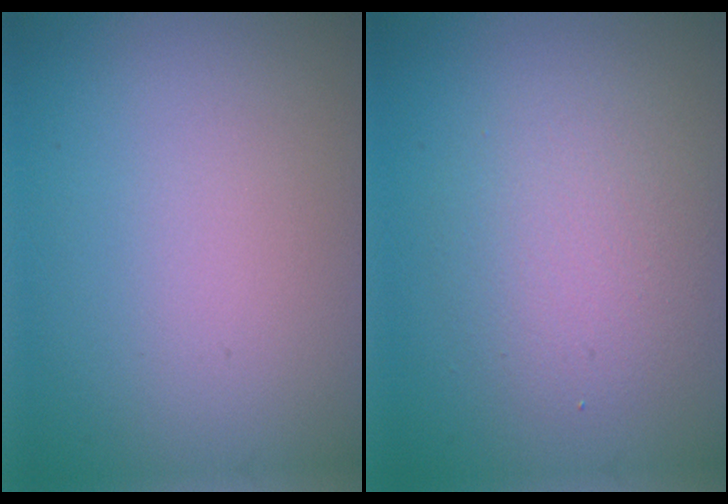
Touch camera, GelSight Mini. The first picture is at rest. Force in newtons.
{"total": 3.5, "press": 3.4, "slide": 0.4}